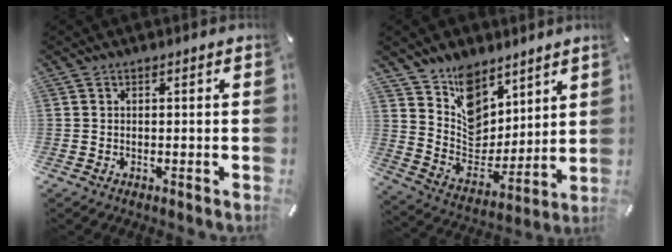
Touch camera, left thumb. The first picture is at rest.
{"total": 10.7, "force": [7.6, 7.3, 2.1], "torque": [-0.050, -0.080, 0.148]}